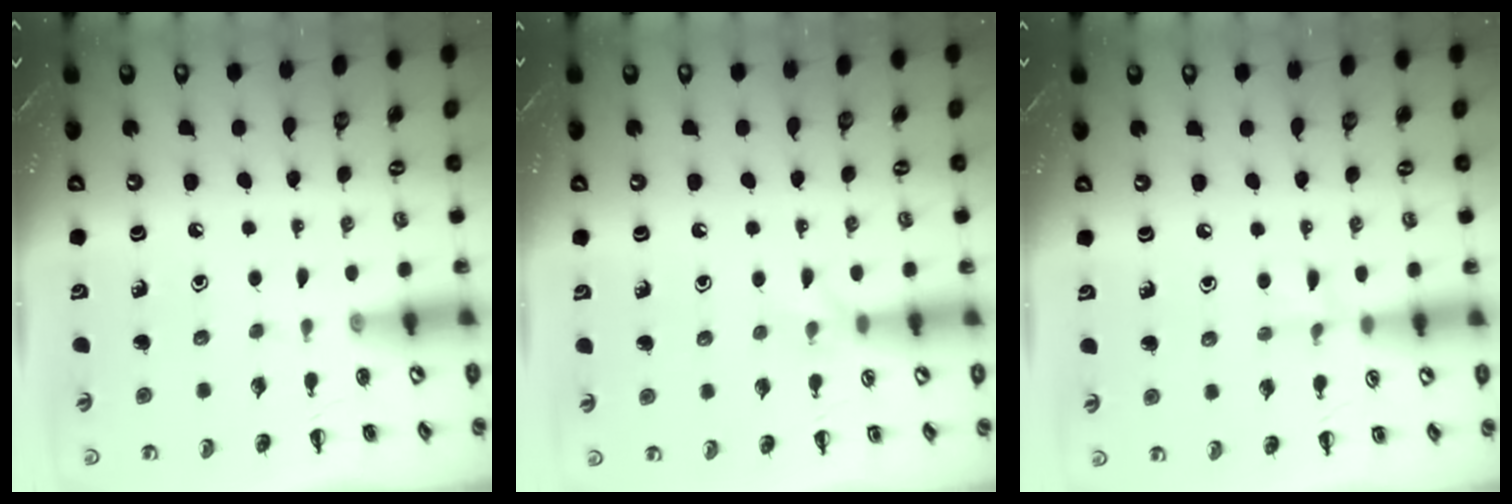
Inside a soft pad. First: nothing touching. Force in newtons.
{"total": 5.5, "press": 5.4, "slide": 0.9}
{"total": 4.4, "press": 4.1, "slide": 1.6}